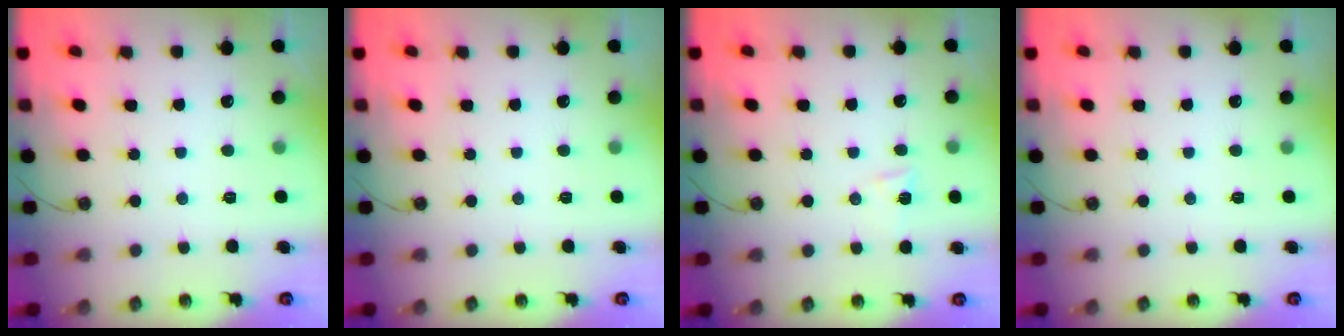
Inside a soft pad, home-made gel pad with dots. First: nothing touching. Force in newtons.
{"total": 0.0}
{"total": 5.9, "press": 5.8, "slide": 1.2}
{"total": 0.0}